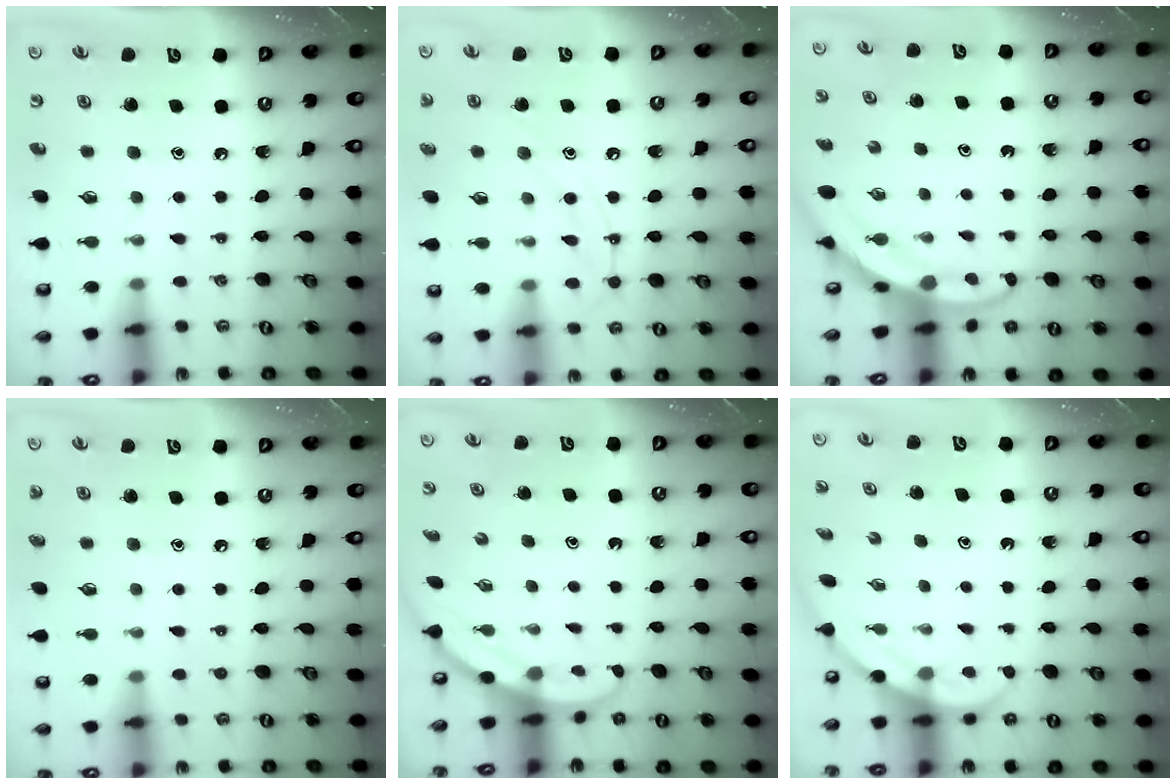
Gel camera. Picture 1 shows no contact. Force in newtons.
{"total": 9.3, "press": 9.3, "slide": 0.4}
{"total": 3.4, "press": 3.4, "slide": 0.2}
{"total": 4.2, "press": 4.1, "slide": 0.4}
{"total": 5.0, "press": 4.9, "slide": 0.3}
{"total": 4.2, "press": 4.2, "slide": 0.2}